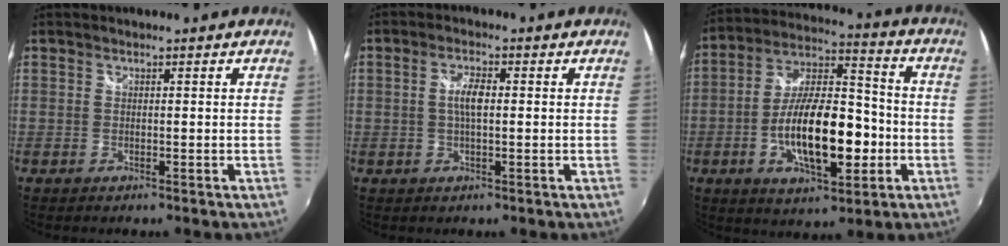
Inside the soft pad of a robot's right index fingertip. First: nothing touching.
{"total": 3.5, "force": [0.2, 1.2, 3.3], "torque": [-0.065, 0.004, 0.004]}
{"total": 18.1, "force": [-4.5, 7.2, 16.0], "torque": [-0.289, 0.013, -0.073]}